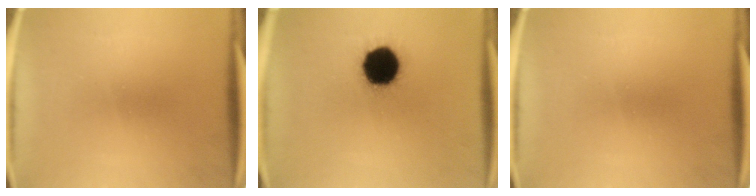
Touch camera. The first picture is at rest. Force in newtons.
{"total": 16.9}
{"total": 0.0}